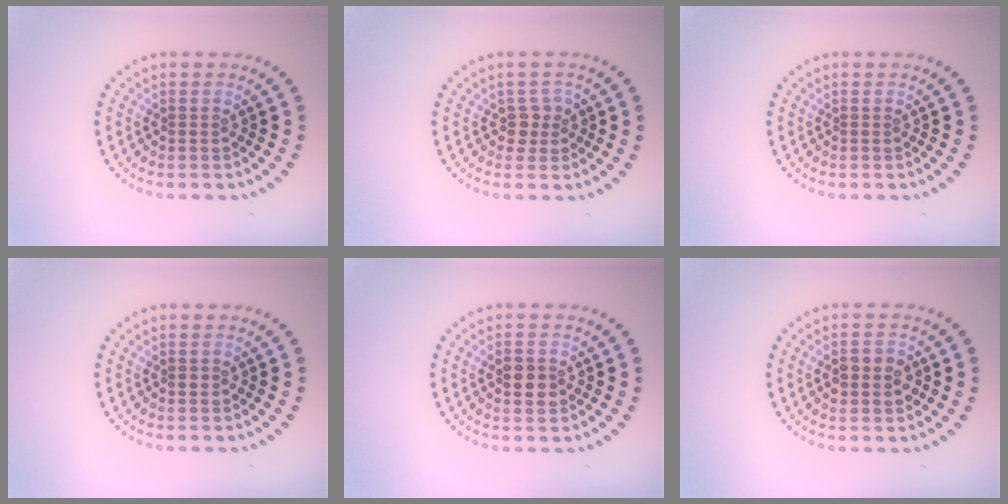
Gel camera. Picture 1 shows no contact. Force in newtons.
{"total": 1.5, "press": 1.3, "slide": 0.7}
{"total": 0.0}
{"total": 0.5, "press": 0.5, "slide": 0.1}
{"total": 2.8, "press": 2.8, "slide": 0.0}
{"total": 3.0, "press": 3.0, "slide": 0.1}